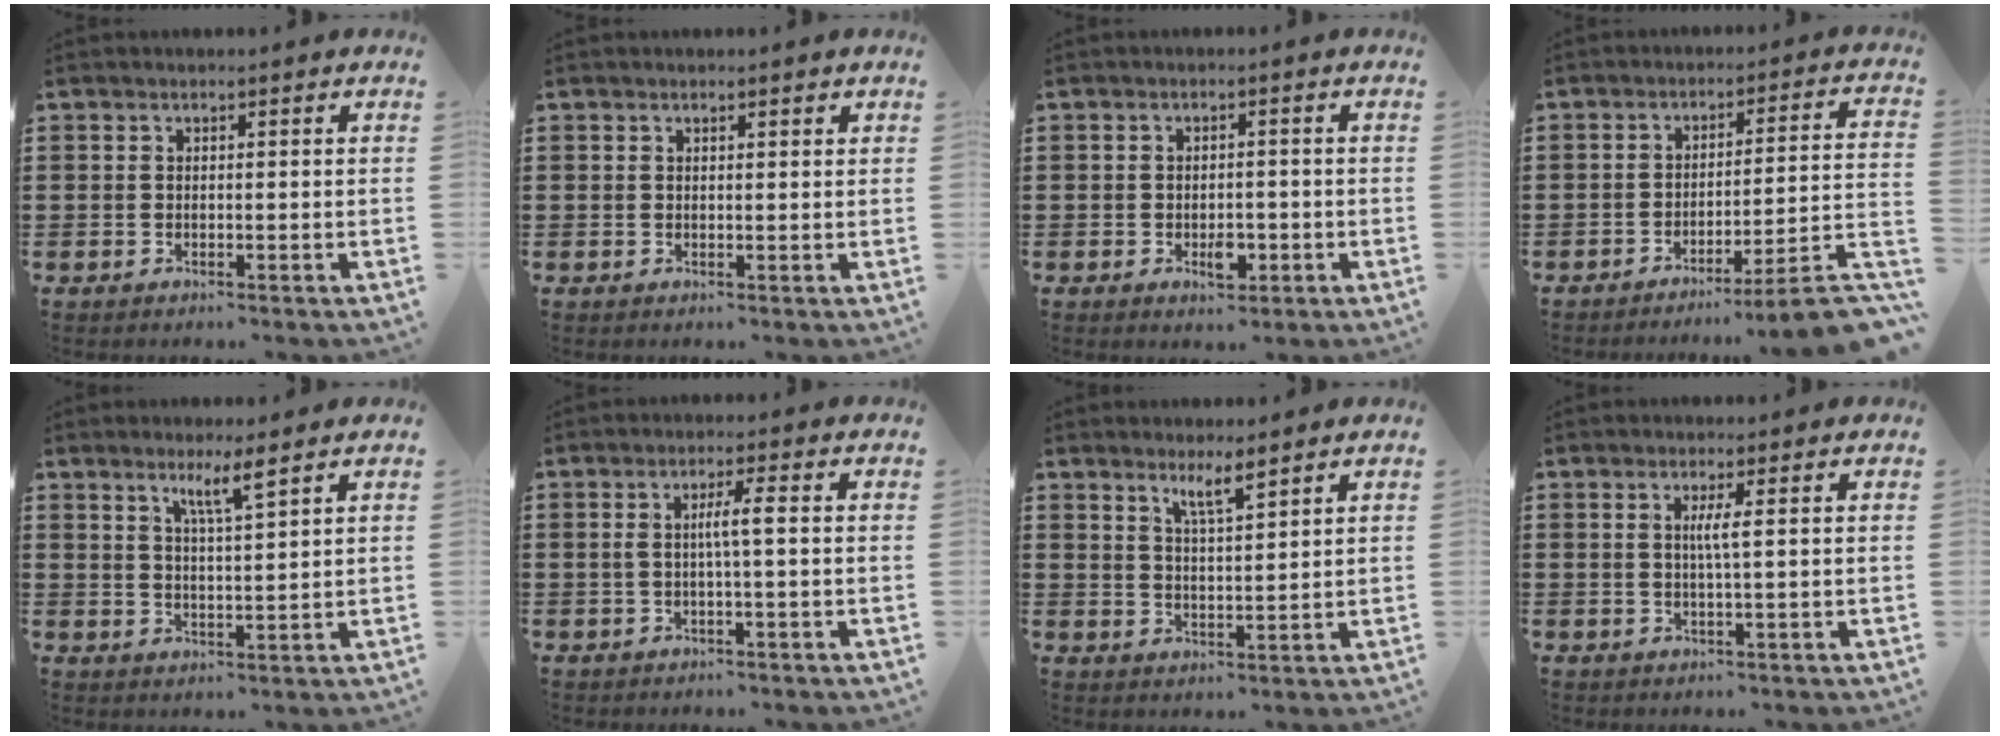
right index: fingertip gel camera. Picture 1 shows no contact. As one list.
[{"total": 0.7, "force": [0.5, 0.3, 0.4], "torque": [-0.009, 0.003, 0.009]}, {"total": 3.4, "force": [-1.2, 1.8, 2.6], "torque": [-0.044, 0.004, -0.019]}, {"total": 6.2, "force": [-4.5, -0.2, 4.3], "torque": [-0.068, -0.016, -0.088]}, {"total": 4.1, "force": [2.8, -0.1, 3.0], "torque": [-0.057, -0.002, 0.044]}, {"total": 3.2, "force": [0.0, 0.0, 3.2], "torque": [-0.061, -0.001, -0.005]}, {"total": 3.7, "force": [2.9, 0.2, 2.3], "torque": [-0.044, 0.000, 0.049]}, {"total": 2.4, "force": [0.4, -0.3, 2.3], "torque": [-0.046, -0.004, 0.003]}]